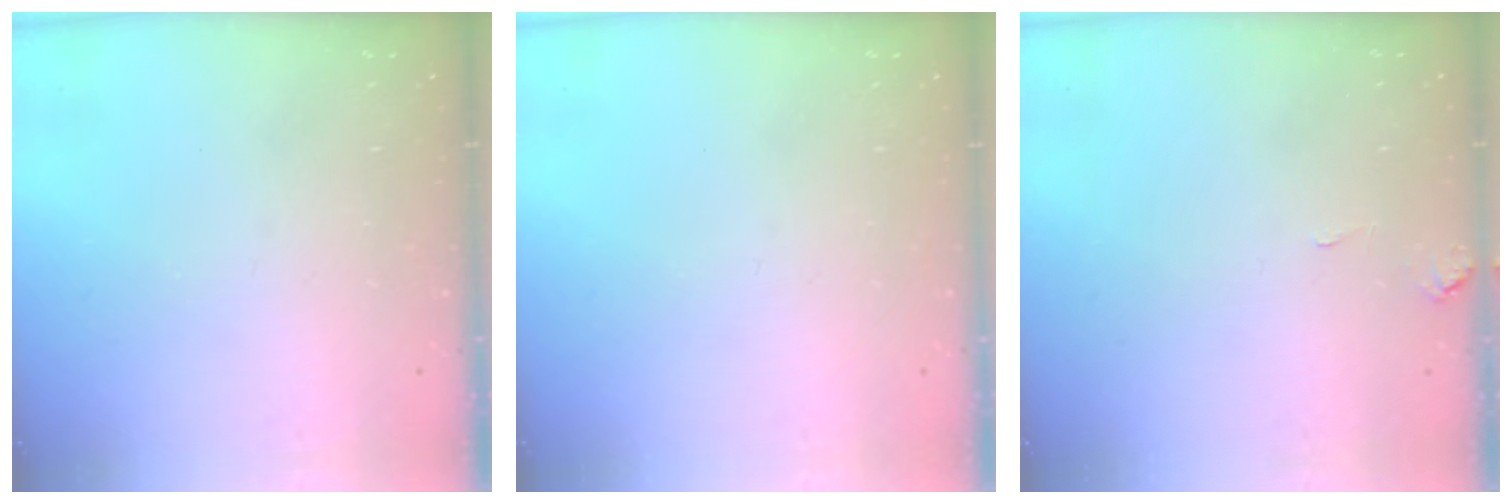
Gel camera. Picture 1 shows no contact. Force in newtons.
{"total": 0.0}
{"total": 0.5, "press": 0.3, "slide": 0.5}